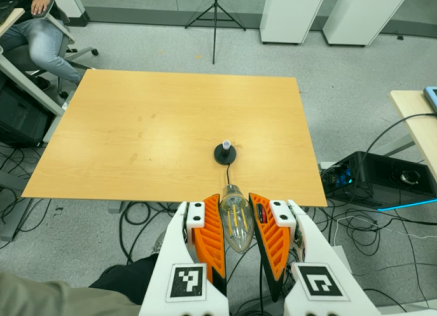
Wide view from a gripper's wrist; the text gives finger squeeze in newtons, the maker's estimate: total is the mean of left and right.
{"total": 18.1, "left": 18.9, "right": 17.3}